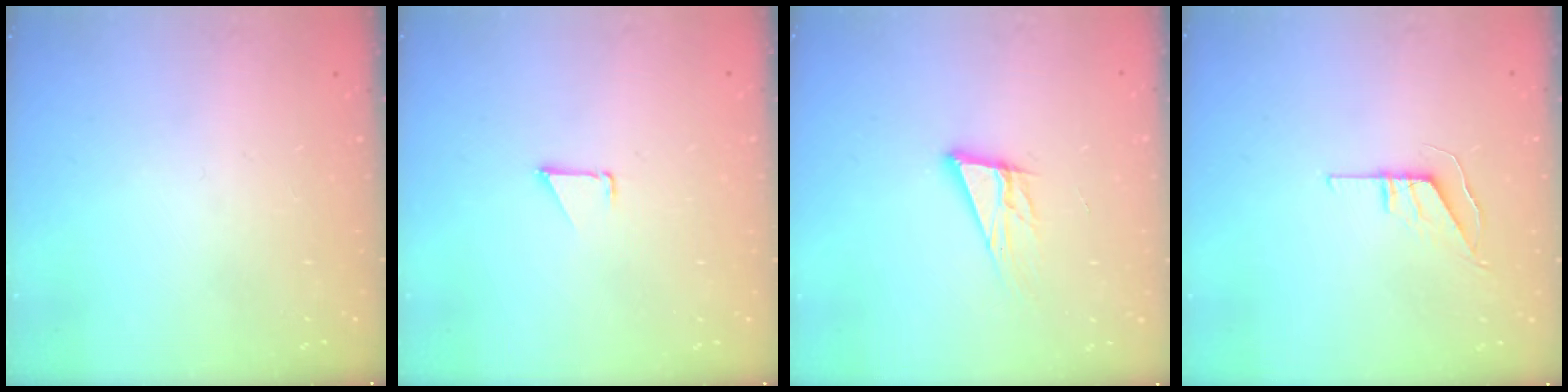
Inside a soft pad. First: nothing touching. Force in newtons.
{"total": 0.7, "press": 0.7, "slide": 0.1}
{"total": 12.2, "press": 11.7, "slide": 3.4}
{"total": 5.5, "press": 5.5, "slide": 0.4}